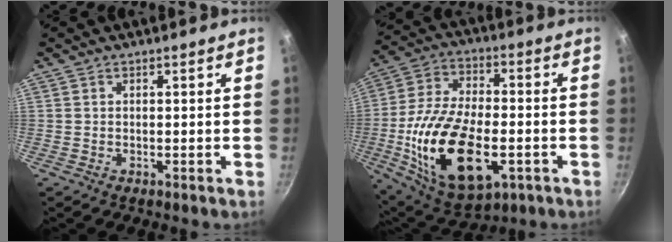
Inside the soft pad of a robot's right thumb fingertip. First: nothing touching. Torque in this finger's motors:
{"motor_torque": [-0.17, 1.53, 2.02, -0.75, 0.56]}